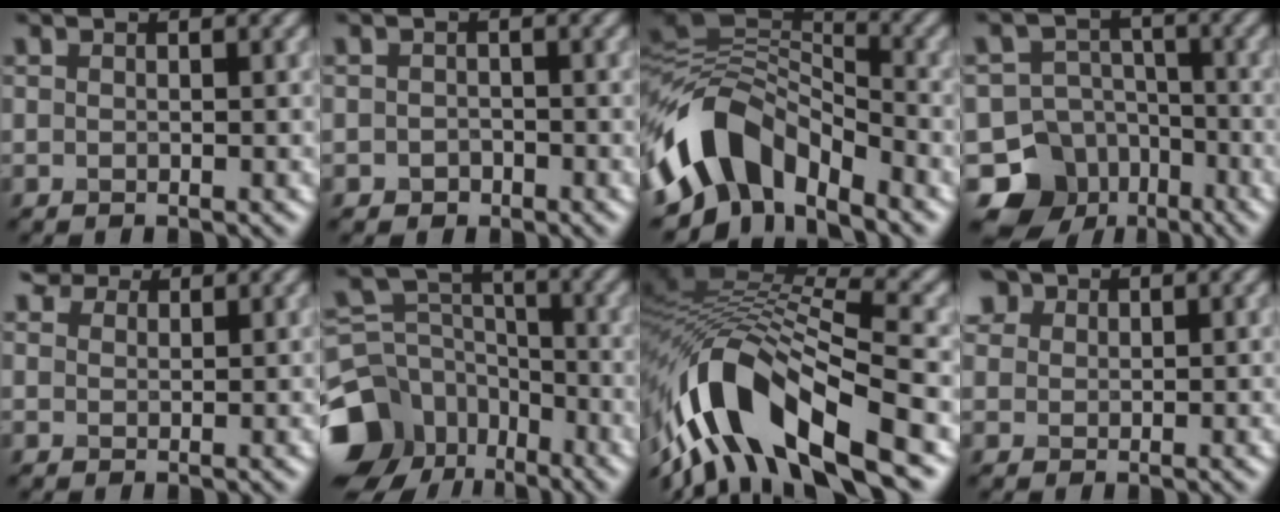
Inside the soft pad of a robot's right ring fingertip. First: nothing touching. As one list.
[{"total": 1.1, "force": [-0.6, 0.9, 0.3], "torque": [0.000, -0.001, -0.011]}, {"total": 8.4, "force": [-4.3, 4.9, 5.2], "torque": [-0.080, 0.005, -0.092]}, {"total": 11.5, "force": [-6.7, 9.1, 2.2], "torque": [-0.040, -0.023, -0.124]}, {"total": 4.3, "force": [3.5, 2.1, 1.4], "torque": [-0.044, -0.002, 0.060]}, {"total": 13.6, "force": [-8.0, 10.2, 4.3], "torque": [-0.123, -0.031, -0.138]}, {"total": 13.6, "force": [-6.7, 5.4, 10.5], "torque": [-0.205, 0.023, -0.116]}, {"total": 3.2, "force": [2.1, 2.2, 1.2], "torque": [-0.036, 0.007, 0.039]}]